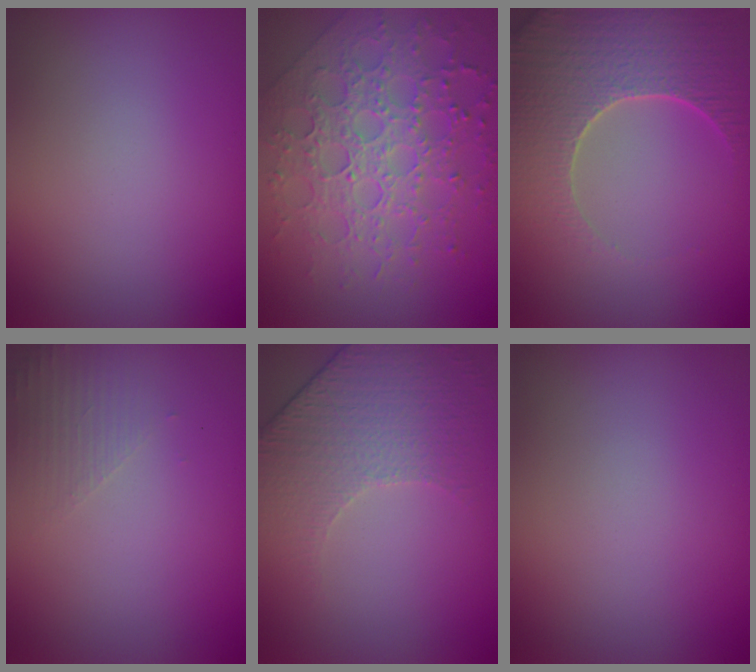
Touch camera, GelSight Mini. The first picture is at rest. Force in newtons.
{"total": 8.0, "press": 5.8, "slide": 5.5}
{"total": 7.3, "press": 5.8, "slide": 4.3}
{"total": 1.6, "press": 1.6, "slide": 0.4}
{"total": 4.5, "press": 3.6, "slide": 2.7}
{"total": 0.0}